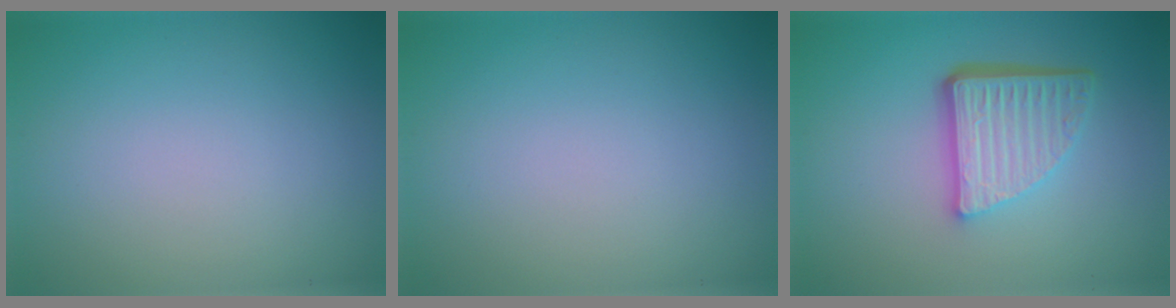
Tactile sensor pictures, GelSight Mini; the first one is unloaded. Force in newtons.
{"total": 0.0}
{"total": 5.7, "press": 3.8, "slide": 4.2}